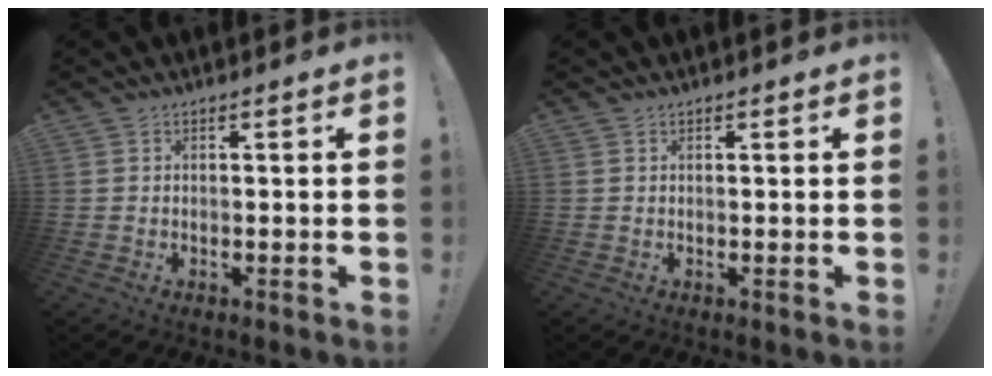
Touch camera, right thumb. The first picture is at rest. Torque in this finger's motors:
{"motor_torque": [-0.03, 0.24, 0.02, -0.10, 0.11]}